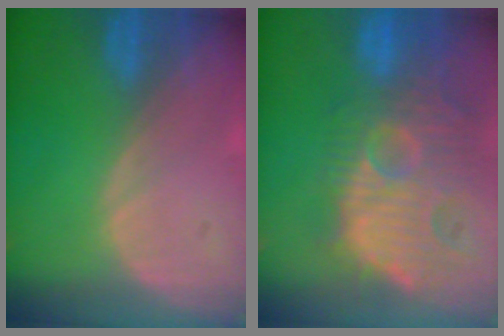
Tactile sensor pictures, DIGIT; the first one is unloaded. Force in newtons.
{"total": 13.8, "press": 12.3, "slide": 6.4}